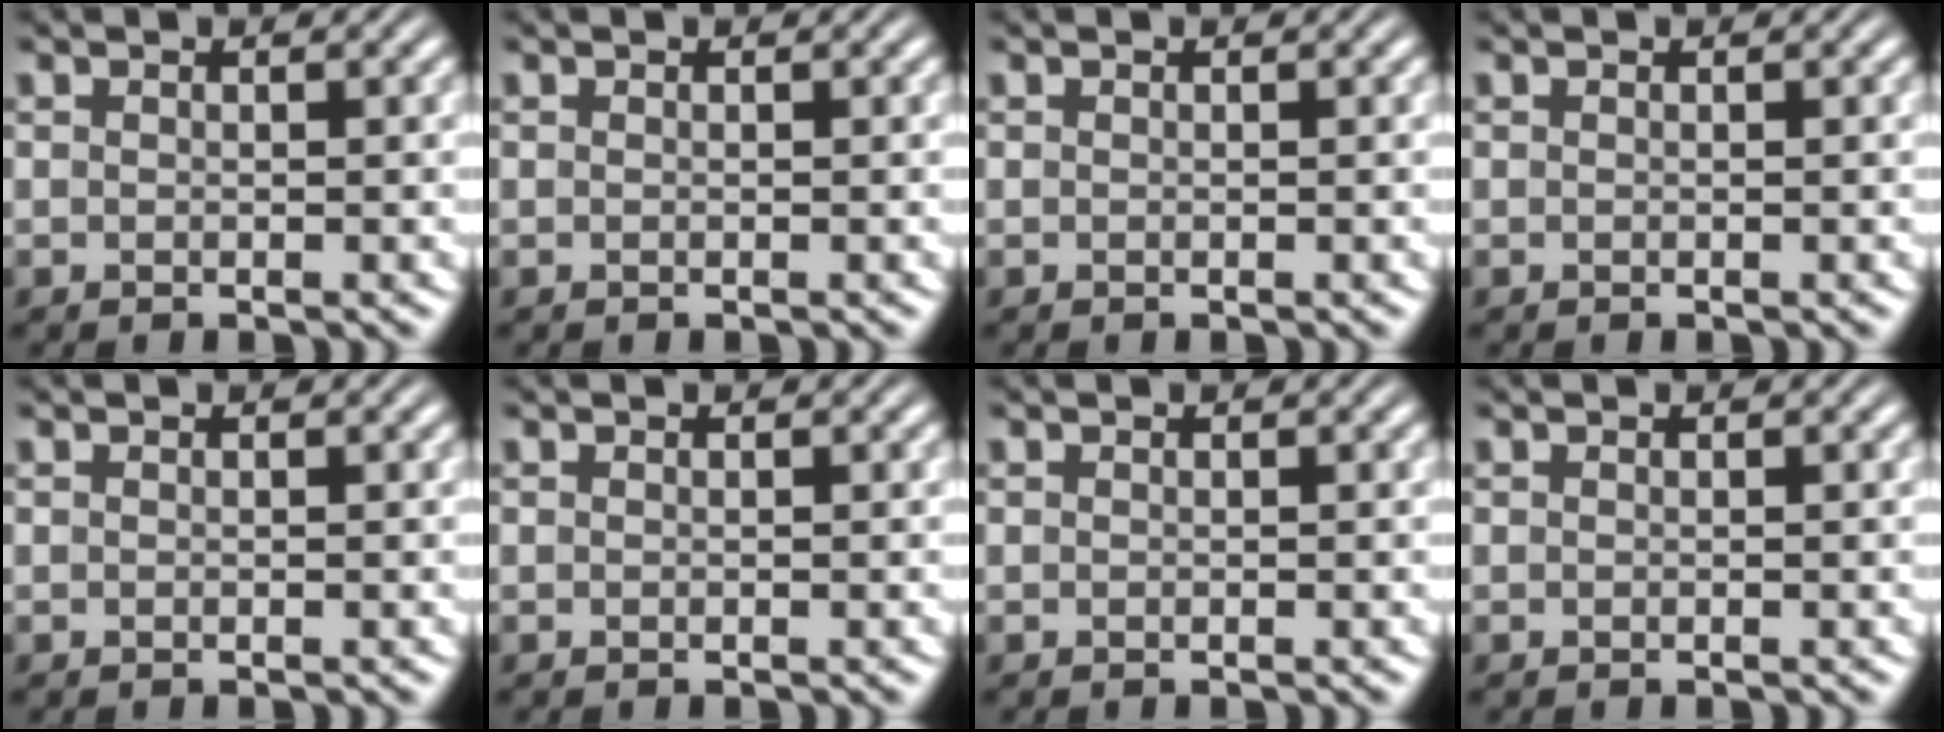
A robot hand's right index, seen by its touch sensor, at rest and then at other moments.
{"total": 0.0}
{"total": 0.0}
{"total": 0.0}
{"total": 0.0}
{"total": 0.0}
{"total": 0.0}
{"total": 0.0}